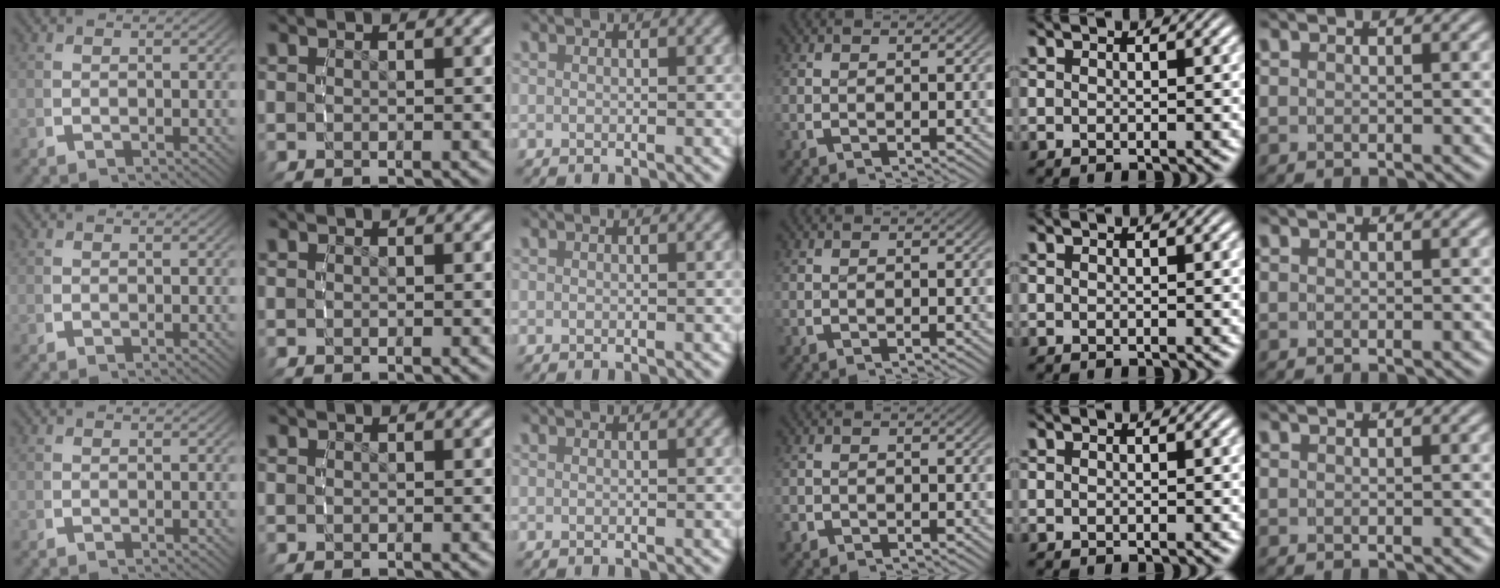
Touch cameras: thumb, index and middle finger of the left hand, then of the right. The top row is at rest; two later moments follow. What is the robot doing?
{"motion": "grasp_and_lifting", "object": "small bumper sticker"}